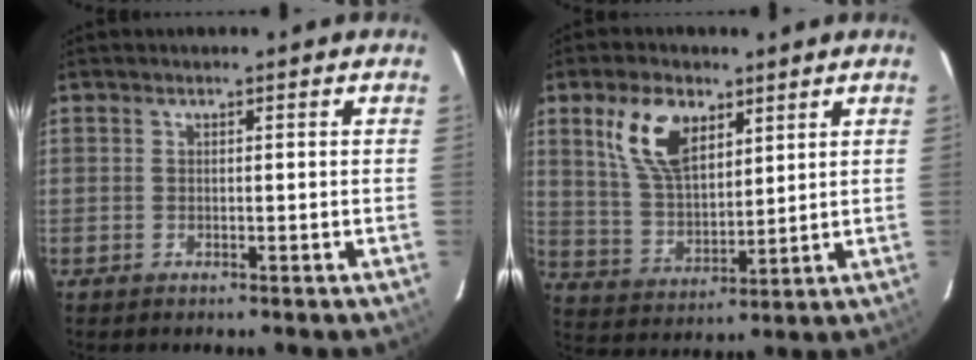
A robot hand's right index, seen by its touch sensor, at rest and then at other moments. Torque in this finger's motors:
{"motor_torque": [0.74, 0.52, 0.29, 0.14]}